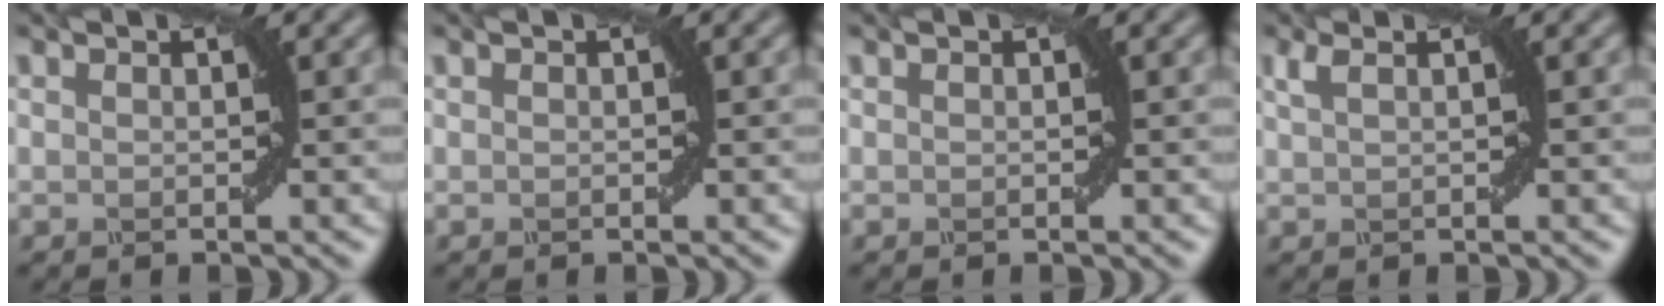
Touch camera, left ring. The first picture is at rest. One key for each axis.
{"total": 0.0}
{"total": 0.0}
{"total": 1.5, "fx": 0.5, "fy": 0.5, "fz": 1.3, "tx": -0.022, "ty": 0.003, "tz": 0.010}